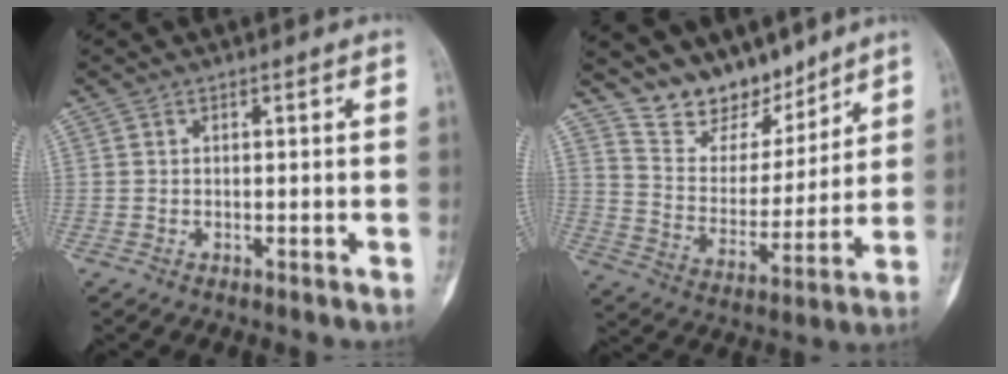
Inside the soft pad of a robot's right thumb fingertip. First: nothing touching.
{"total": 13.2, "force": [11.2, 6.2, 3.3], "torque": [-0.018, -0.077, 0.209]}